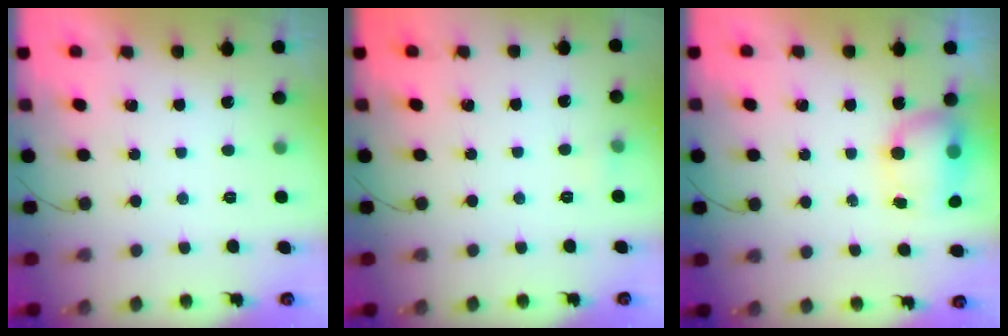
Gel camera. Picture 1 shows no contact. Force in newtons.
{"total": 3.6, "press": 3.3, "slide": 1.4}
{"total": 7.4, "press": 7.3, "slide": 1.1}